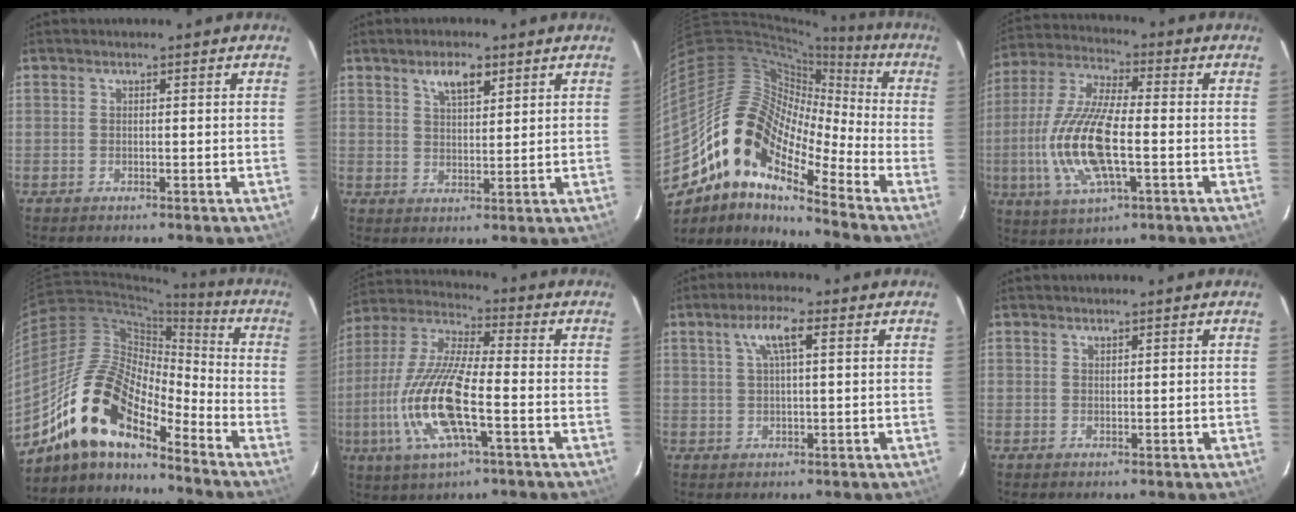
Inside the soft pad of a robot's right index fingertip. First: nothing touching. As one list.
[{"total": 5.0, "force": [3.0, 1.9, 3.4], "torque": [-0.058, 0.006, 0.053]}, {"total": 17.0, "force": [-10.5, 6.4, 11.7], "torque": [-0.189, -0.005, -0.215]}, {"total": 16.3, "force": [-3.1, 5.6, 15.0], "torque": [-0.318, -0.005, -0.060]}, {"total": 17.4, "force": [-12.5, 5.8, 10.6], "torque": [-0.192, 0.000, -0.251]}, {"total": 17.2, "force": [-4.9, 4.3, 16.0], "torque": [-0.341, -0.011, -0.100]}, {"total": 5.2, "force": [2.0, 1.0, 4.7], "torque": [-0.090, 0.009, 0.038]}, {"total": 0.5, "force": [0.5, 0.1, 0.1], "torque": [-0.001, 0.002, 0.010]}]